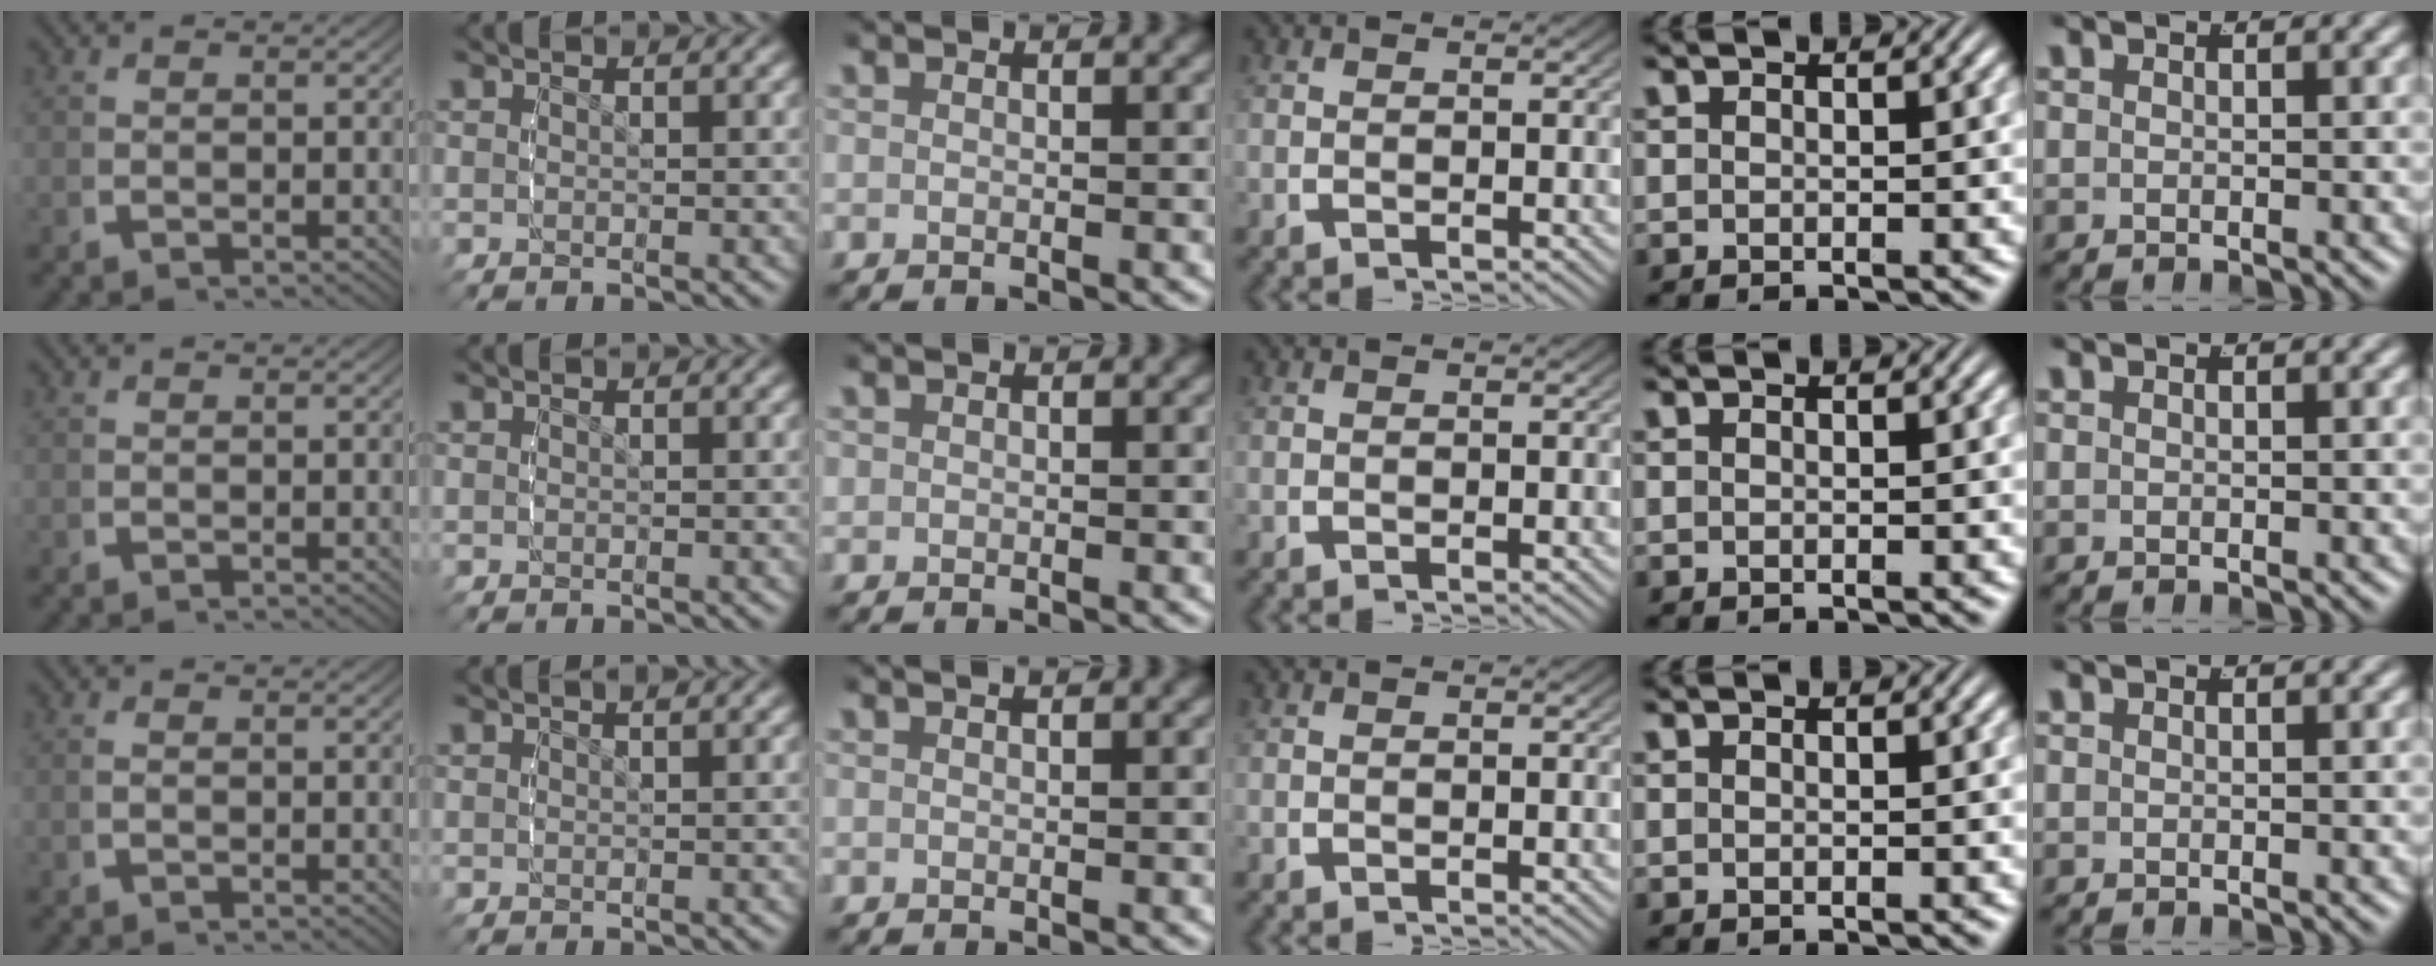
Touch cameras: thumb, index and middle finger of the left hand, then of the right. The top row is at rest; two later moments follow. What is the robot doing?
{"motion": "lift_and_place", "object": "glue stick"}